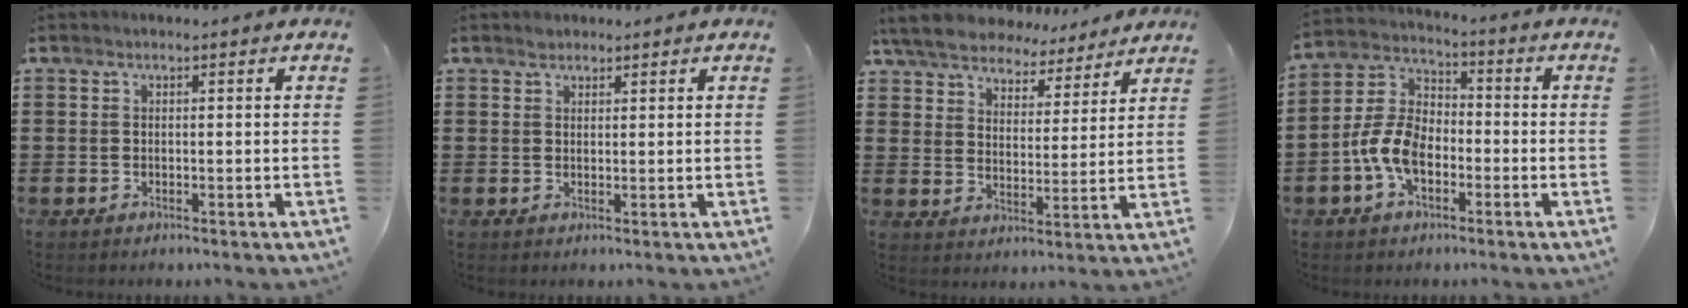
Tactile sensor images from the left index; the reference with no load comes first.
{"total": 1.4, "force": [1.3, 0.6, 0.2], "torque": [-0.005, 0.002, 0.025]}
{"total": 6.8, "force": [6.6, 1.4, 1.1], "torque": [-0.056, -0.038, 0.117]}
{"total": 7.8, "force": [-3.2, 4.6, 5.4], "torque": [-0.144, 0.004, -0.072]}